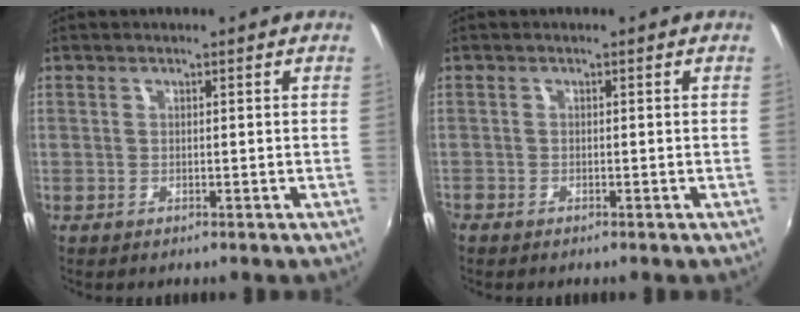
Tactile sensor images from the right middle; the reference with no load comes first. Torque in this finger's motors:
{"motor_torque": [0.43, -0.41, 0.26, 0.15]}